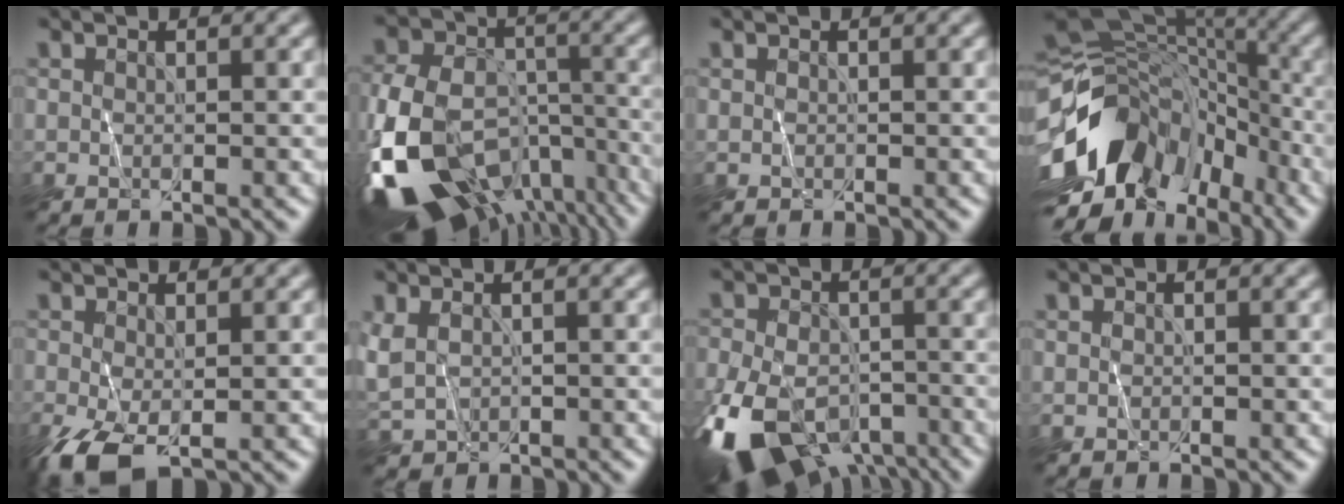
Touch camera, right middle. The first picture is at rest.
{"total": 19.2, "force": [-9.5, 12.4, 11.1], "torque": [-0.243, -0.037, -0.111]}
{"total": 0.0}
{"total": 13.4, "force": [-5.6, 8.9, 8.4], "torque": [-0.171, 0.005, -0.100]}
{"total": 4.8, "force": [-1.9, 2.5, 3.7], "torque": [-0.102, -0.017, -0.028]}
{"total": 2.7, "force": [0.3, 2.0, 1.8], "torque": [-0.061, -0.007, 0.014]}
{"total": 13.3, "force": [-7.2, 8.0, 7.8], "torque": [-0.153, -0.038, -0.107]}
{"total": 0.0}